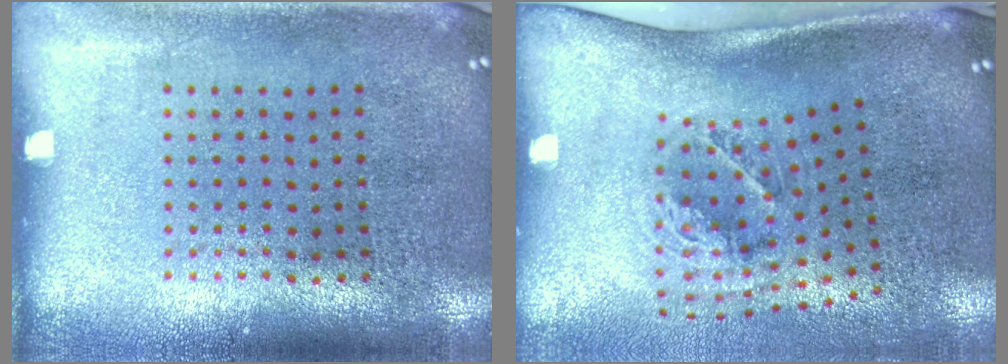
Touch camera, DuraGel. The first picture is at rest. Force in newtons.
{"total": 1.9, "press": 1.2, "slide": 1.4}